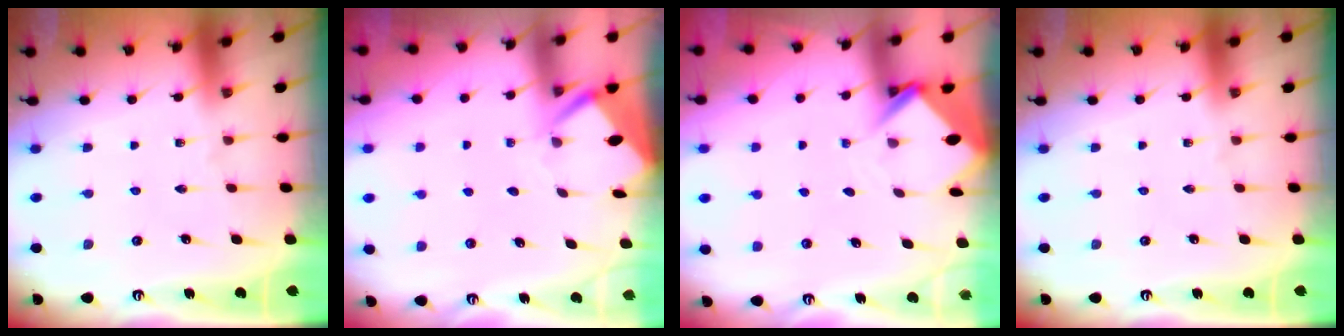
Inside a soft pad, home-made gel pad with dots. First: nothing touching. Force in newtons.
{"total": 3.7, "press": 3.7, "slide": 0.3}
{"total": 3.7, "press": 3.7, "slide": 0.2}
{"total": 0.0}